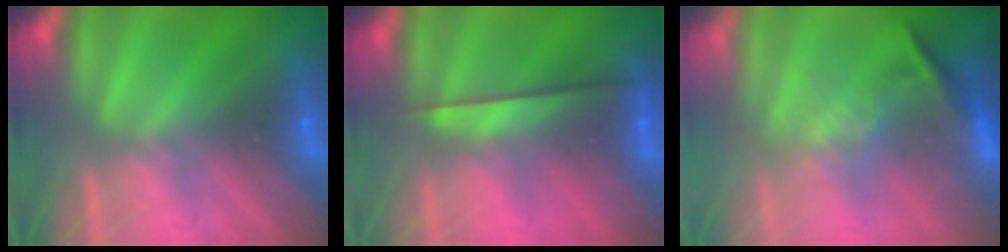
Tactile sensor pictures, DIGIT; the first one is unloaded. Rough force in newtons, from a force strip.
{"total": 2.4}
{"total": 1.1}